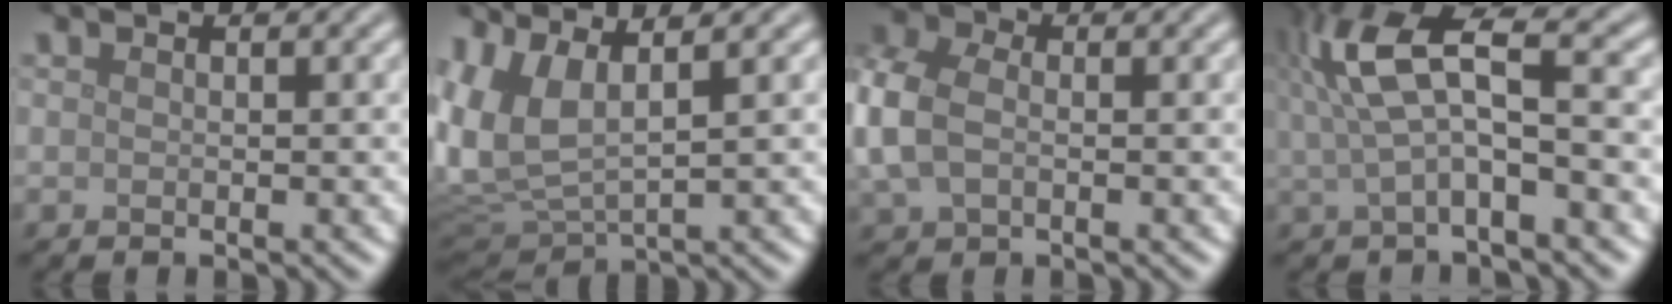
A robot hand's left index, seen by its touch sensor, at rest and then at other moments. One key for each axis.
{"total": 7.3, "fx": 2.2, "fy": 3.2, "fz": 6.2, "tx": -0.165, "ty": 0.004, "tz": 0.047}
{"total": 5.8, "fx": -0.1, "fy": 4.3, "fz": 4.0, "tx": -0.118, "ty": 0.003, "tz": -0.011}
{"total": 7.3, "fx": 1.5, "fy": 2.3, "fz": 6.7, "tx": -0.148, "ty": 0.015, "tz": 0.021}